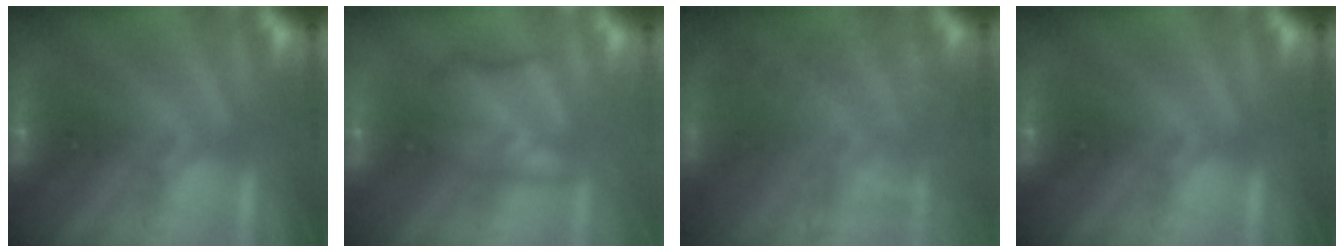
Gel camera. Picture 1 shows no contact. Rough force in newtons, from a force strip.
{"total": 2.3}
{"total": 9.6}
{"total": 0.0}